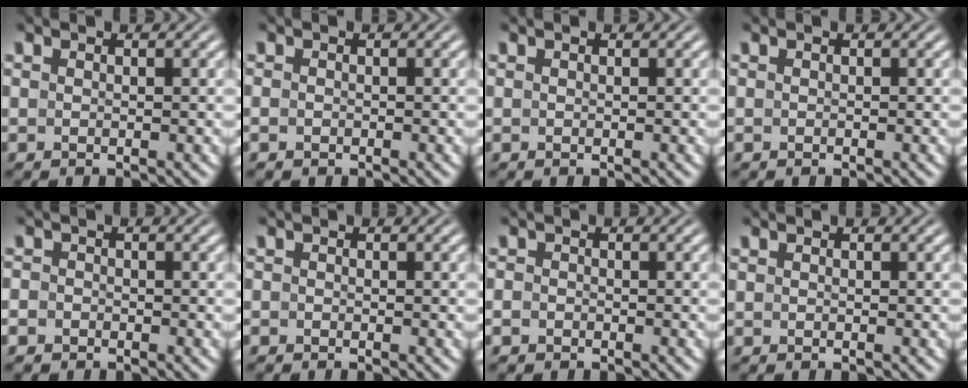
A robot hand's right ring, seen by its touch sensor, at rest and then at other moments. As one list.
[{"total": 0.7, "force": [-0.6, 0.4, 0.2], "torque": [-0.011, -0.011, -0.005]}, {"total": 0.0}, {"total": 0.0}, {"total": 2.3, "force": [-1.4, 1.8, 0.1], "torque": [-0.015, -0.015, -0.023]}, {"total": 0.9, "force": [-0.7, 0.7, 0.0], "torque": [-0.007, -0.006, -0.011]}, {"total": 1.7, "force": [-1.1, 1.3, 0.1], "torque": [-0.015, -0.013, -0.017]}, {"total": 0.0}]